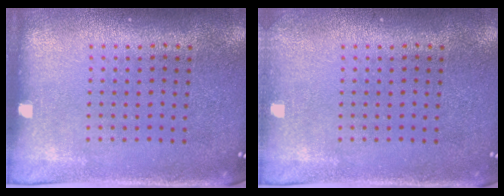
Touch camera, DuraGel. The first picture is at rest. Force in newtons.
{"total": 0.7, "press": 0.7, "slide": 0.0}